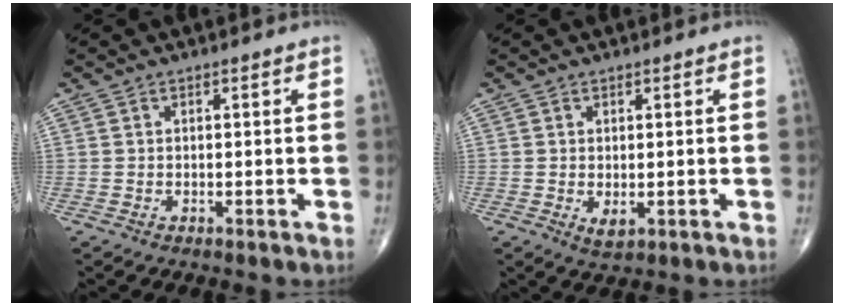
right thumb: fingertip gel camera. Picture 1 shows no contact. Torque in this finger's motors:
{"motor_torque": [-0.26, 0.15, 0.15, 0.22, 0.01]}